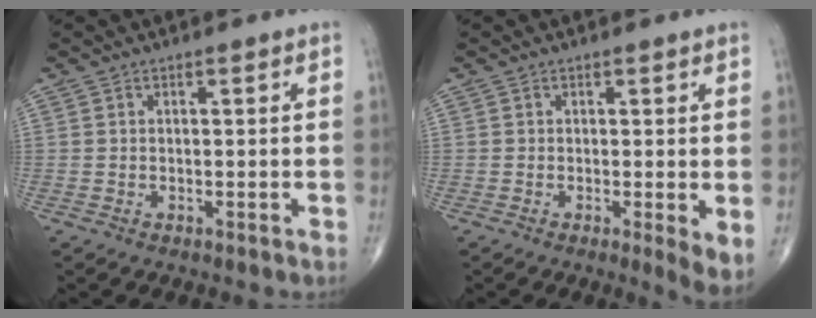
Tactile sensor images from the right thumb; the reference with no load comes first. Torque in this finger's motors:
{"motor_torque": [0.46, 0.90, 0.31, -0.26, 0.15]}